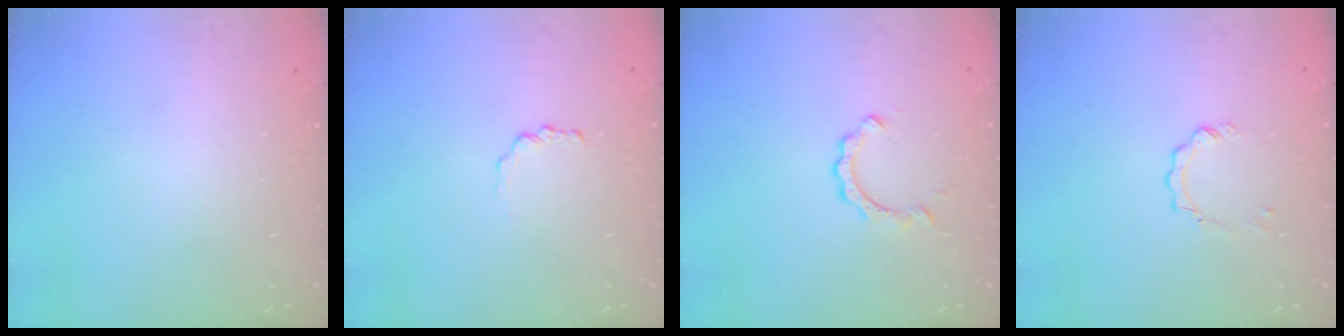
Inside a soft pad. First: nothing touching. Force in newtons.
{"total": 1.0, "press": 1.0, "slide": 0.2}
{"total": 2.4, "press": 2.4, "slide": 0.3}
{"total": 2.9, "press": 2.9, "slide": 0.2}